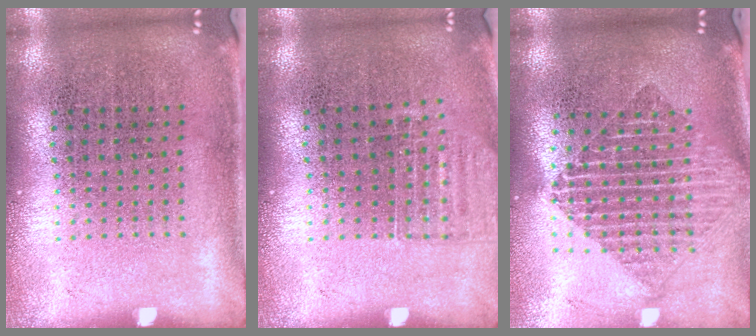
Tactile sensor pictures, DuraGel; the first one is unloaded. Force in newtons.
{"total": 0.9, "press": 0.9, "slide": 0.1}
{"total": 1.9, "press": 1.6, "slide": 1.1}